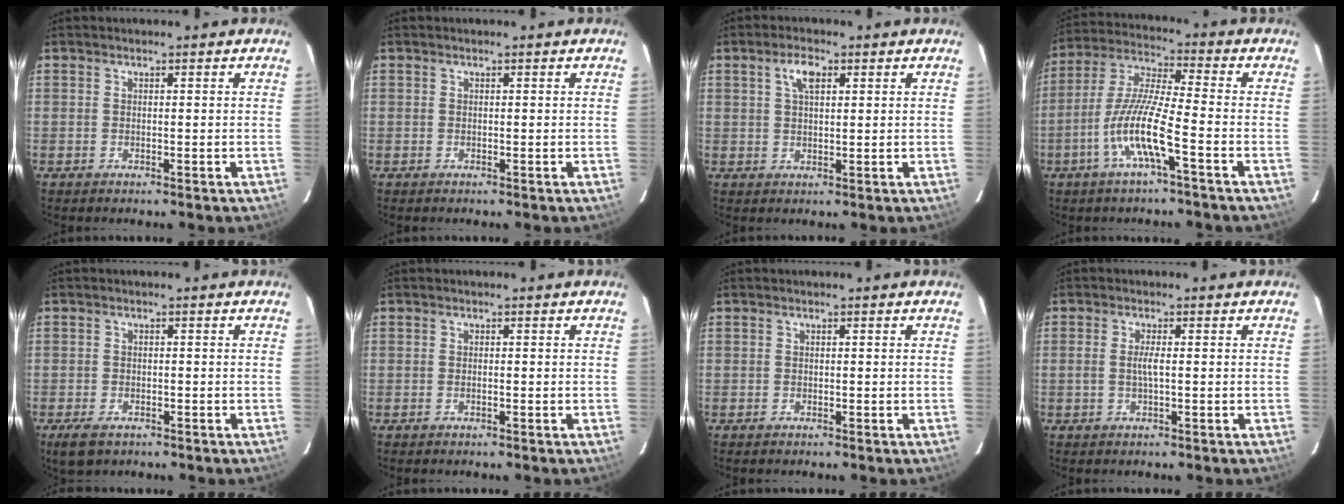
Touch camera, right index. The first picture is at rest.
{"total": 0.0}
{"total": 3.8, "force": [1.6, 1.7, 3.0], "torque": [-0.057, 0.009, 0.030]}
{"total": 10.7, "force": [-4.6, 0.4, 9.7], "torque": [-0.207, 0.002, -0.093]}
{"total": 4.3, "force": [-2.6, 2.3, 2.4], "torque": [-0.056, -0.012, -0.046]}
{"total": 0.6, "force": [-0.3, -0.1, 0.5], "torque": [-0.009, 0.003, -0.007]}
{"total": 0.0}
{"total": 2.0, "force": [-0.2, 0.1, 2.0], "torque": [-0.040, 0.000, -0.006]}